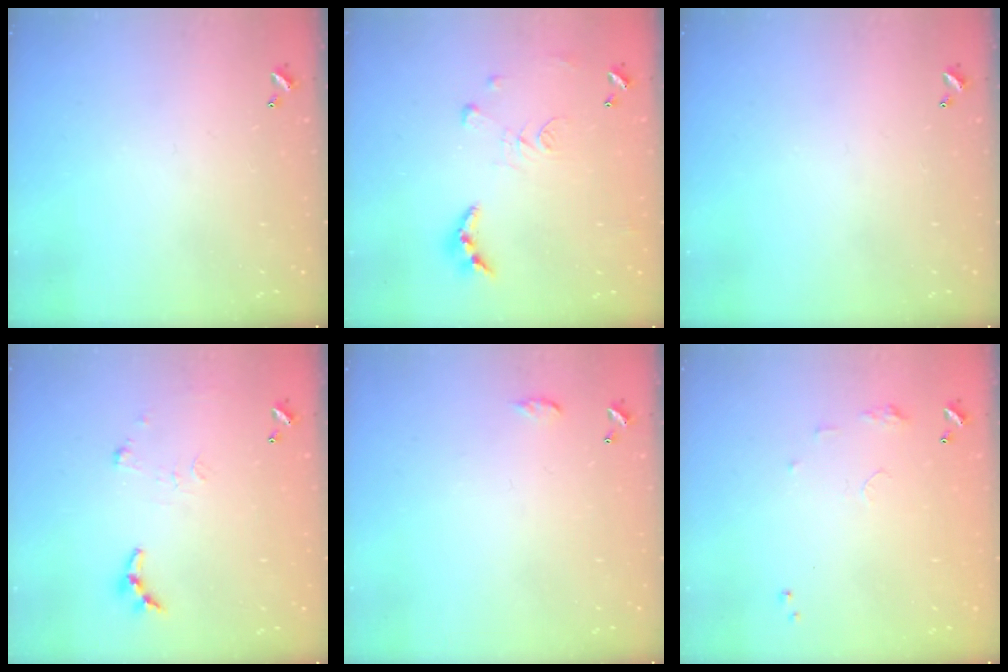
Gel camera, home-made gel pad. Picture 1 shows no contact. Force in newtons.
{"total": 9.6, "press": 9.5, "slide": 0.9}
{"total": 0.0}
{"total": 6.2, "press": 6.2, "slide": 0.4}
{"total": 4.7, "press": 4.7, "slide": 0.6}
{"total": 6.3, "press": 6.3, "slide": 0.7}